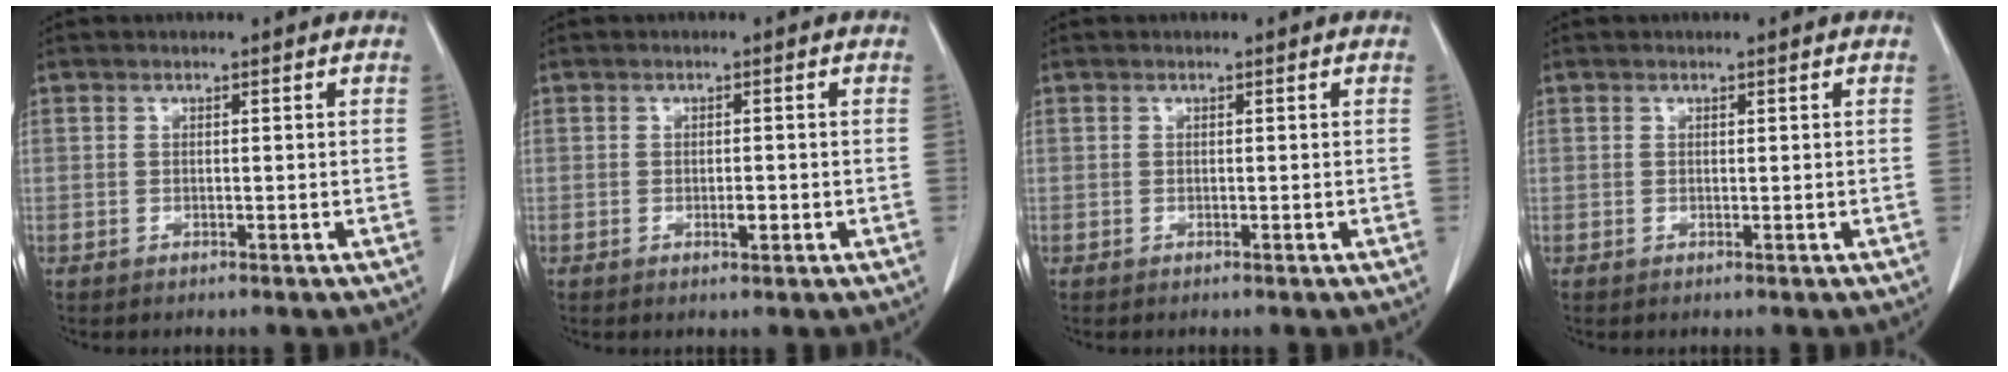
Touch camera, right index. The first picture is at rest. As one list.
[{"total": 1.6, "force": [-0.4, 0.5, 1.4], "torque": [-0.026, -0.001, -0.004]}, {"total": 0.0}, {"total": 0.0}]